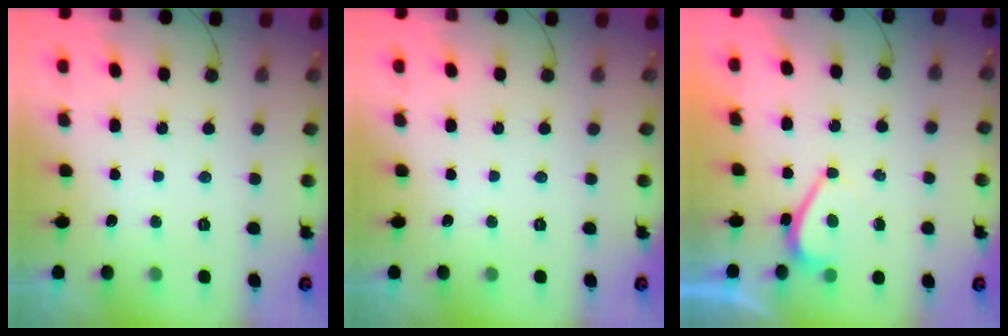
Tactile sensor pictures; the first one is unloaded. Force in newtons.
{"total": 0.0}
{"total": 2.8, "press": 2.8, "slide": 0.5}